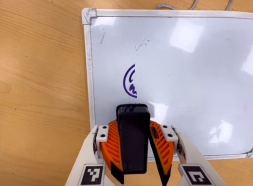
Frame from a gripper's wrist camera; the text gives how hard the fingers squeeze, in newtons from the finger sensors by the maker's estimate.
{"total": 9.0, "left": 9.2, "right": 8.8}